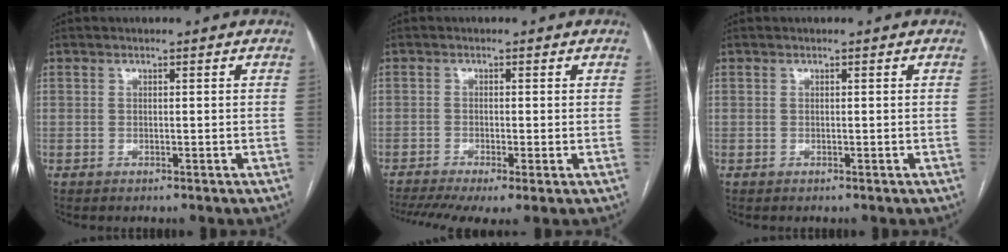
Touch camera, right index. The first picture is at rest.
{"total": 8.4, "force": [-5.2, 1.8, 6.3], "torque": [-0.112, -0.011, -0.088]}
{"total": 0.0}